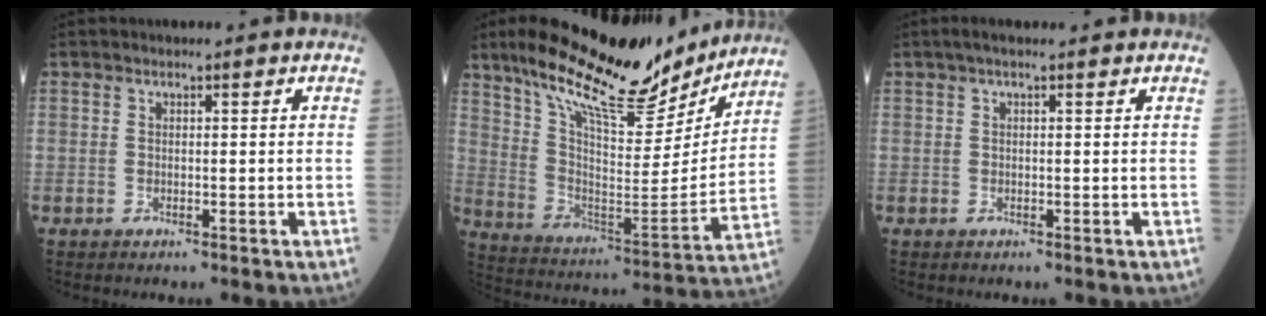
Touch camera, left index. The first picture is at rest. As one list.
[{"total": 23.4, "force": [18.5, 6.4, 12.9], "torque": [-0.219, -0.007, 0.292]}, {"total": 3.6, "force": [2.7, 0.7, 2.3], "torque": [-0.034, 0.029, 0.041]}]